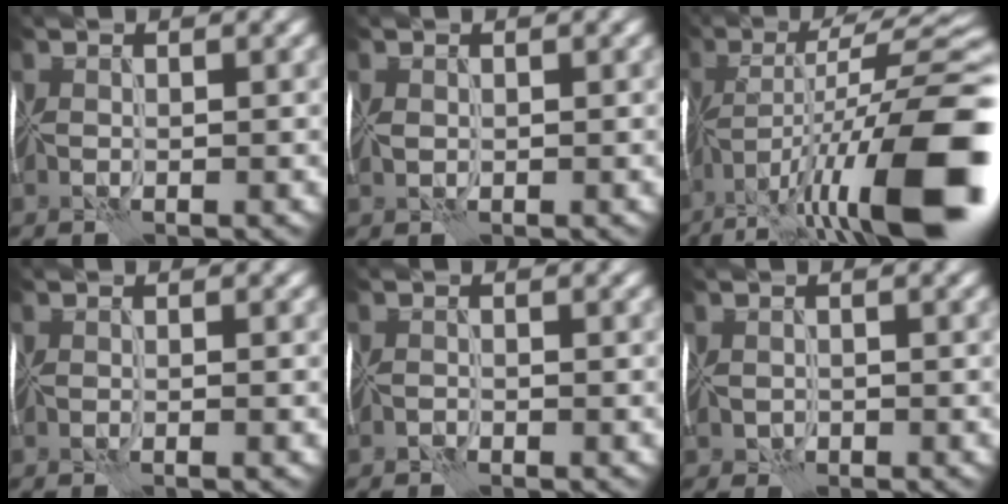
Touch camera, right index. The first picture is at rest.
{"total": 0.6, "force": [0.0, 0.5, 0.3], "torque": [-0.011, 0.002, 0.000]}
{"total": 16.7, "force": [-6.6, 4.3, 14.7], "torque": [-0.233, 0.023, -0.113]}
{"total": 1.4, "force": [-0.7, 0.1, 1.2], "torque": [-0.017, -0.002, -0.012]}
{"total": 0.9, "force": [-0.8, 0.2, 0.5], "torque": [-0.008, 0.003, -0.016]}
{"total": 1.5, "force": [-0.7, 1.0, 0.9], "torque": [-0.013, -0.006, -0.009]}